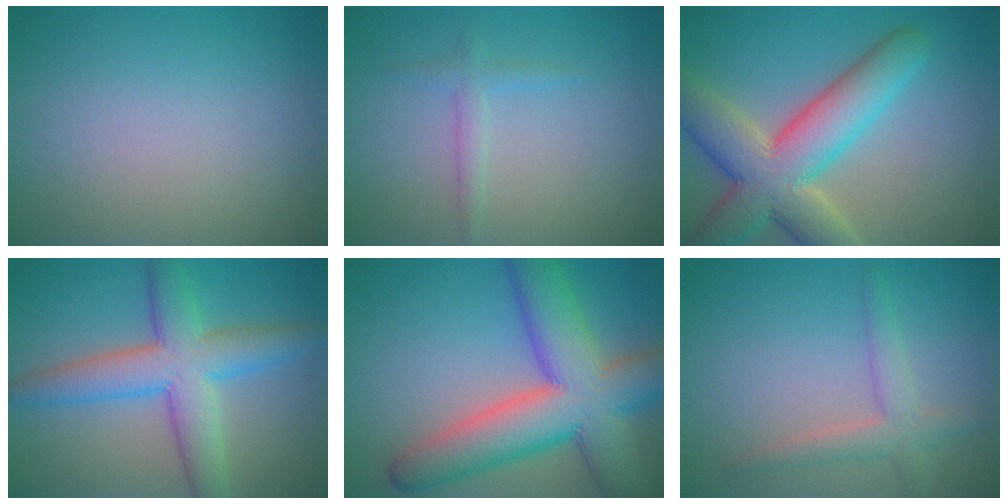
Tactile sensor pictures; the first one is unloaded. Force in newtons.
{"total": 1.5, "press": 1.5, "slide": 0.0}
{"total": 10.3, "press": 10.2, "slide": 1.0}
{"total": 6.1, "press": 6.1, "slide": 0.4}
{"total": 12.3, "press": 12.3, "slide": 0.5}
{"total": 2.8, "press": 2.8, "slide": 0.2}